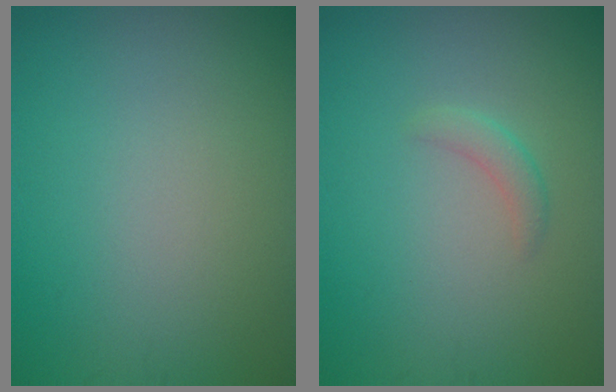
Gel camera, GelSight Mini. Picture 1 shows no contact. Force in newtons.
{"total": 1.3, "press": 1.3, "slide": 0.1}